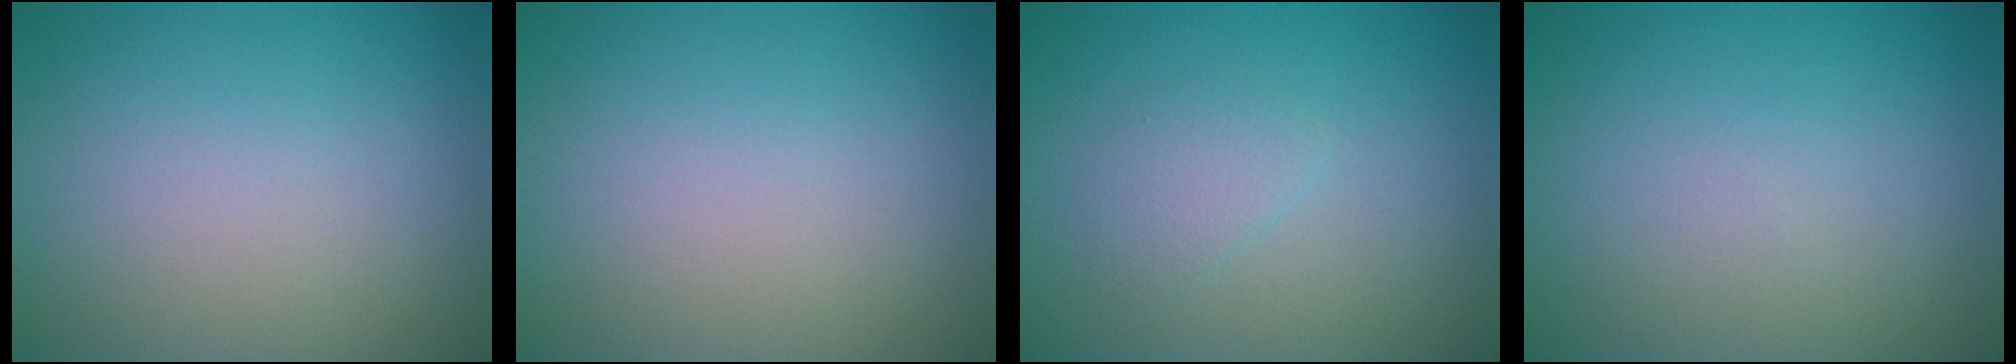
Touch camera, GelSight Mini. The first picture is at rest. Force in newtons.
{"total": 0.0}
{"total": 1.5, "press": 1.5, "slide": 0.1}
{"total": 0.0}